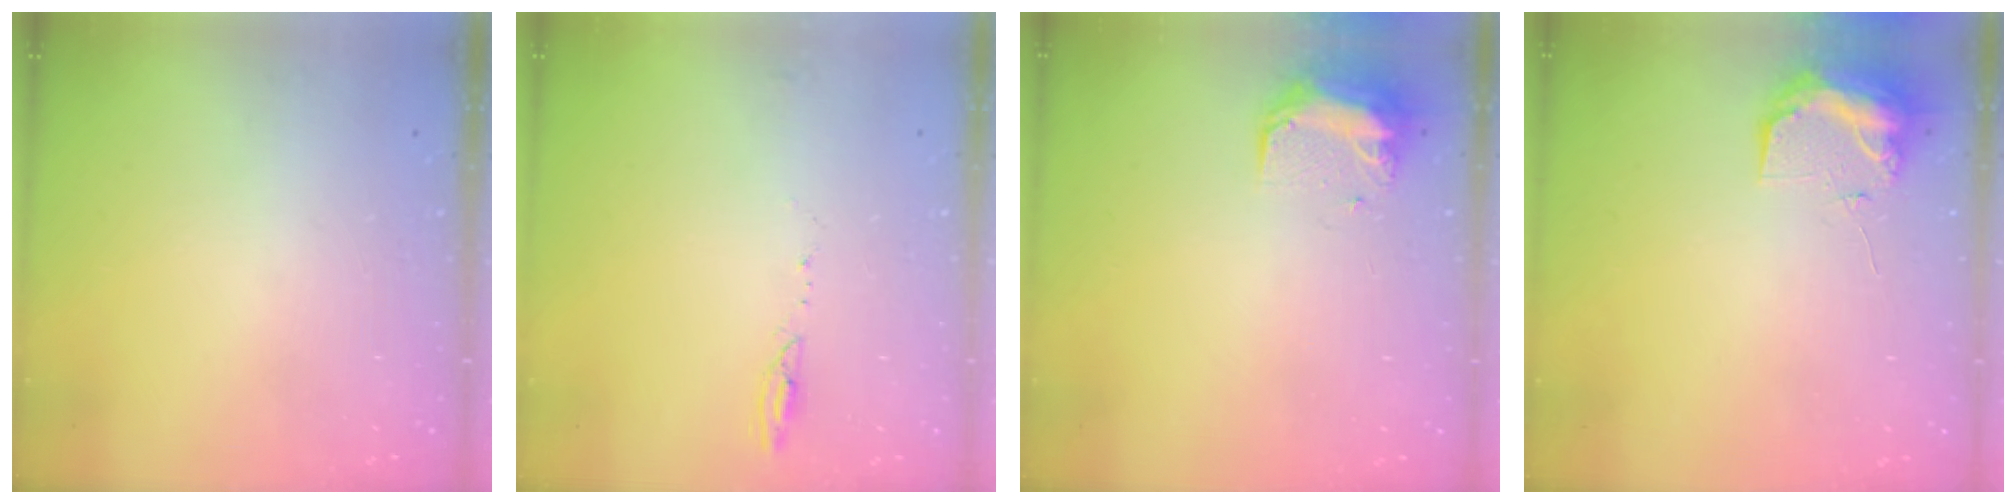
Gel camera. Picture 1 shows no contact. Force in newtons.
{"total": 3.8, "press": 3.8, "slide": 0.4}
{"total": 10.0, "press": 9.6, "slide": 2.8}
{"total": 9.4, "press": 9.3, "slide": 1.3}